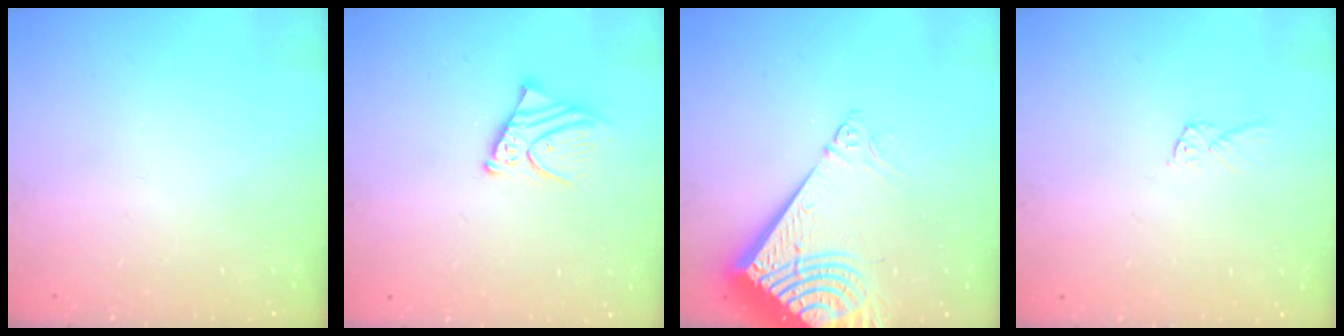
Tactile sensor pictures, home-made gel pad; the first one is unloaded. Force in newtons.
{"total": 6.7, "press": 6.6, "slide": 0.8}
{"total": 19.1, "press": 18.9, "slide": 2.6}
{"total": 4.7, "press": 4.7, "slide": 0.1}